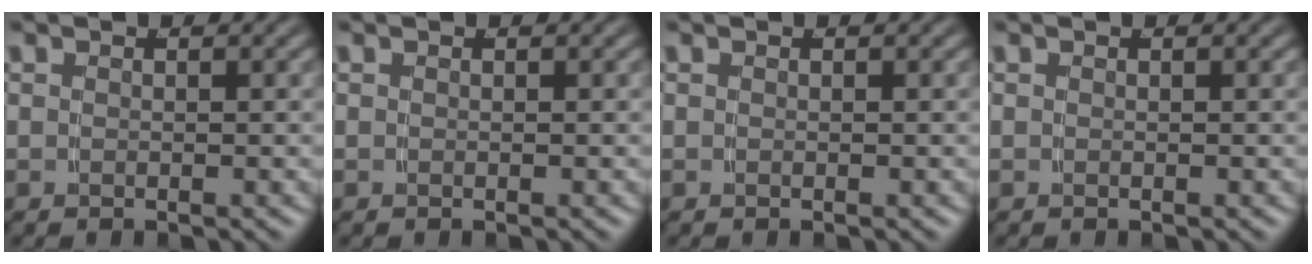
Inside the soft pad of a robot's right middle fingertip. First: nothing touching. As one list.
[{"total": 0.0}, {"total": 0.0}, {"total": 0.0}]